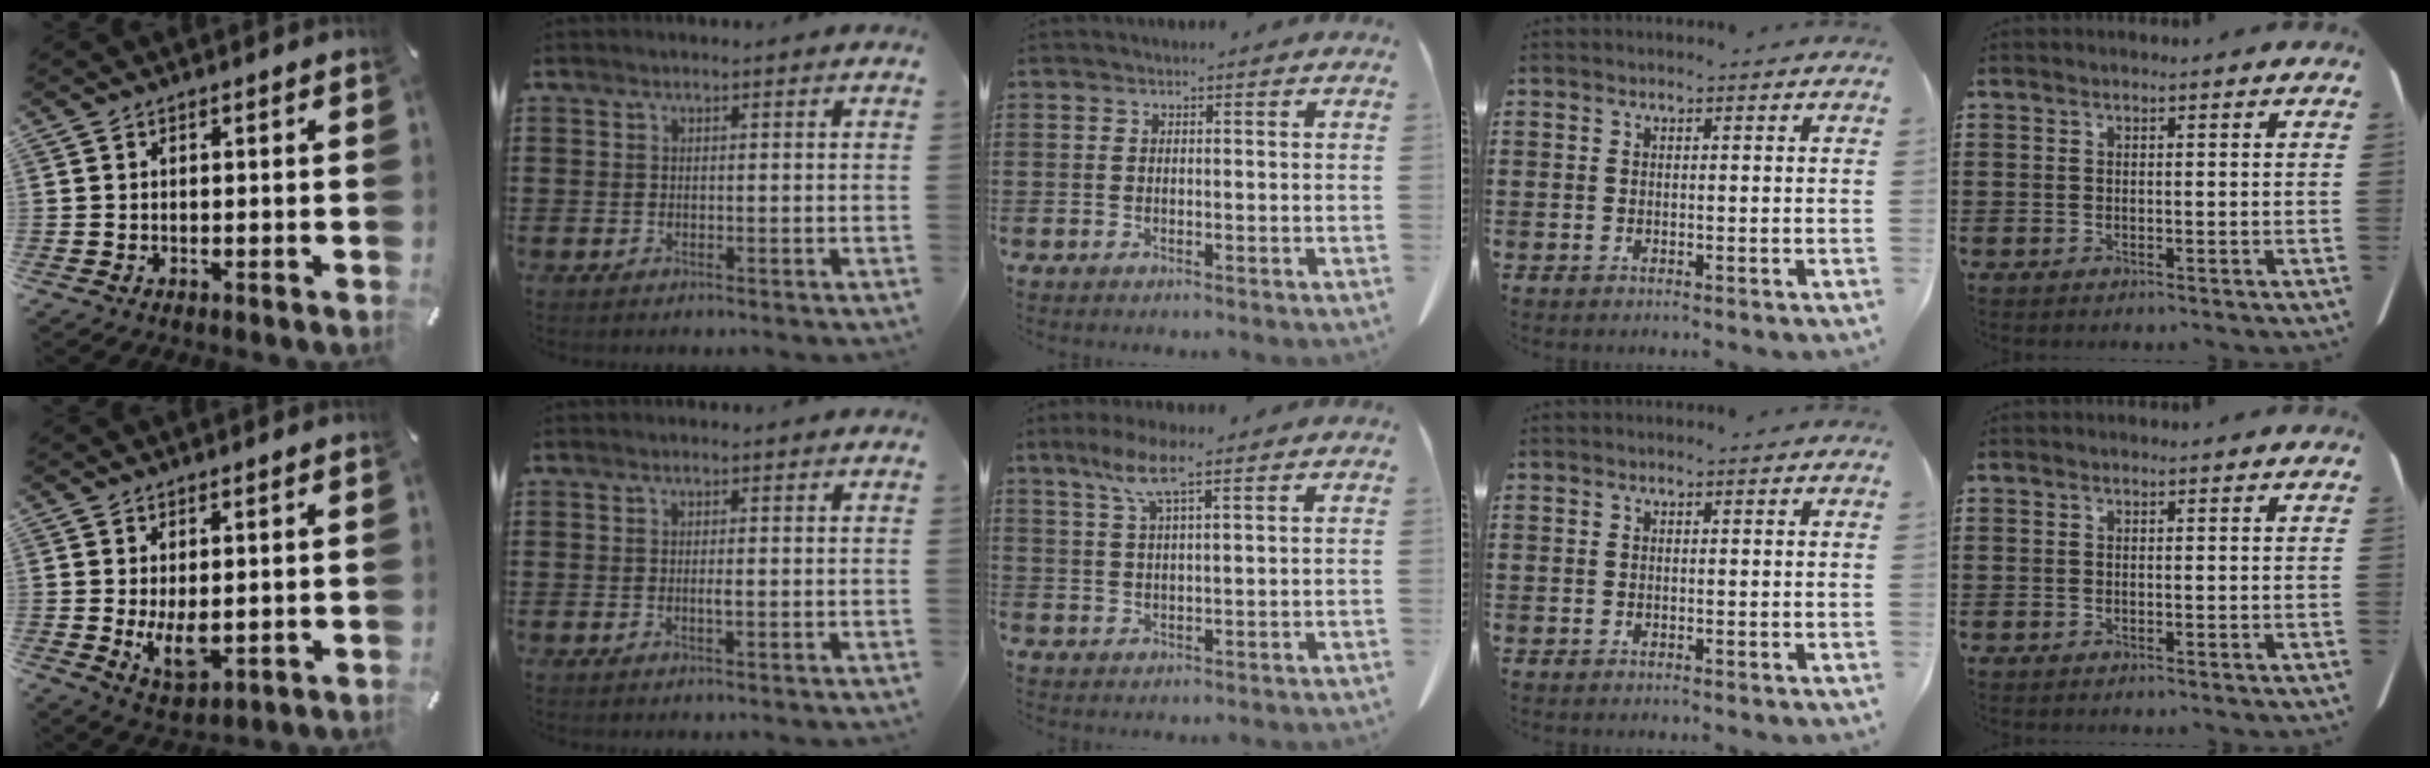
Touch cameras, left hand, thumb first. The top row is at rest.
{"thumb": {"total": 7.6, "force": [0.0, 3.6, 6.6], "torque": [-0.131, -0.020, 0.001]}, "index": {"total": 1.0, "force": [-0.1, 0.1, 1.0], "torque": [-0.019, -0.005, 0.000]}, "middle": {"total": 6.3, "force": [3.8, 0.7, 5.0], "torque": [-0.107, 0.002, 0.067]}}